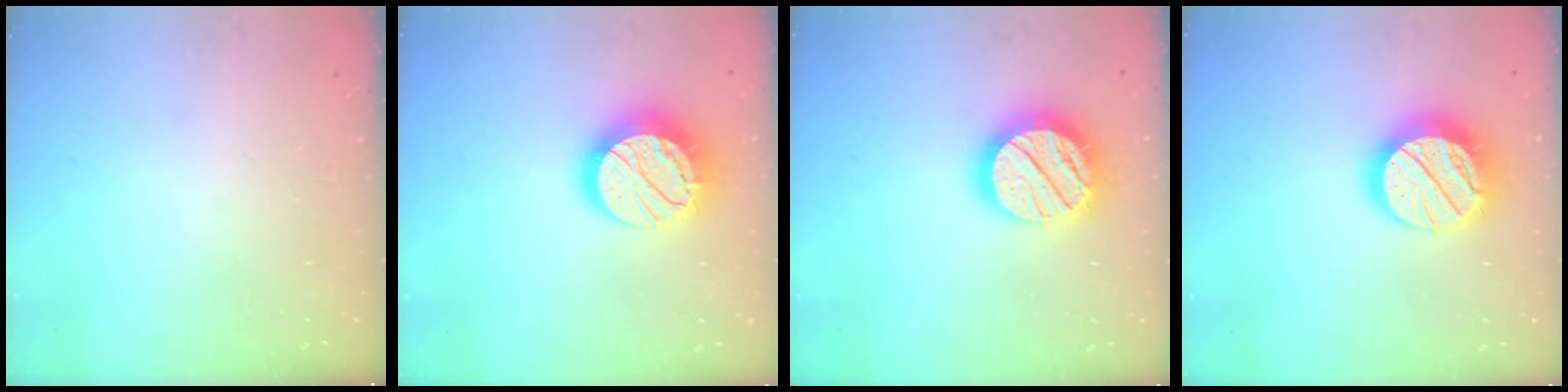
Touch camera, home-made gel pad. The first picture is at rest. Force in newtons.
{"total": 16.9, "press": 16.9, "slide": 0.9}
{"total": 22.2, "press": 22.1, "slide": 2.0}
{"total": 19.2, "press": 19.1, "slide": 1.4}